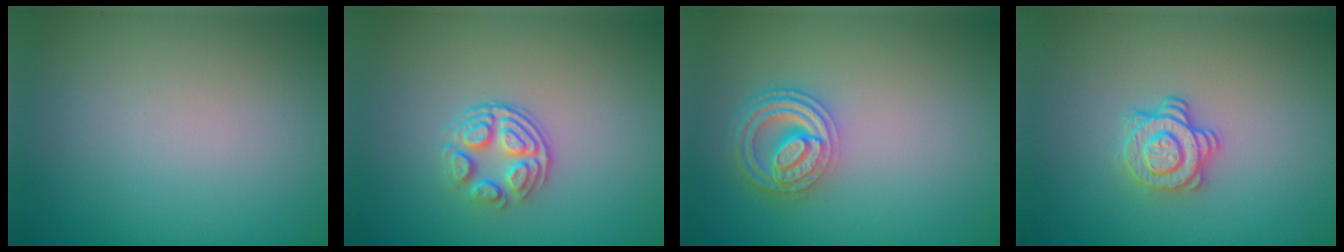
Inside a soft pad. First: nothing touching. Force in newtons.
{"total": 3.1, "press": 2.5, "slide": 1.8}
{"total": 4.5, "press": 3.6, "slide": 2.7}
{"total": 2.9, "press": 2.5, "slide": 1.4}